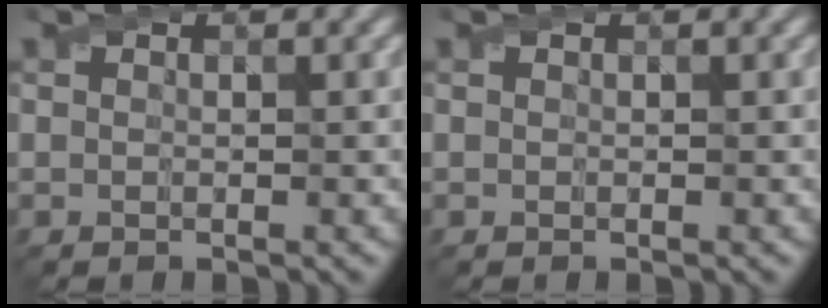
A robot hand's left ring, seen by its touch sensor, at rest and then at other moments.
{"total": 0.0}